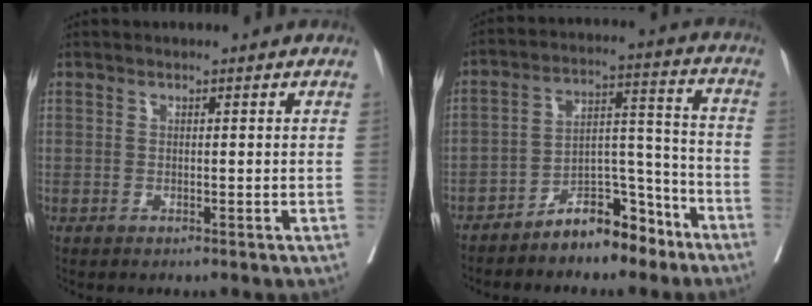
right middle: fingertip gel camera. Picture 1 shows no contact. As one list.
[{"total": 9.9, "force": [-7.6, 4.0, 4.9], "torque": [-0.080, 0.034, -0.130]}]